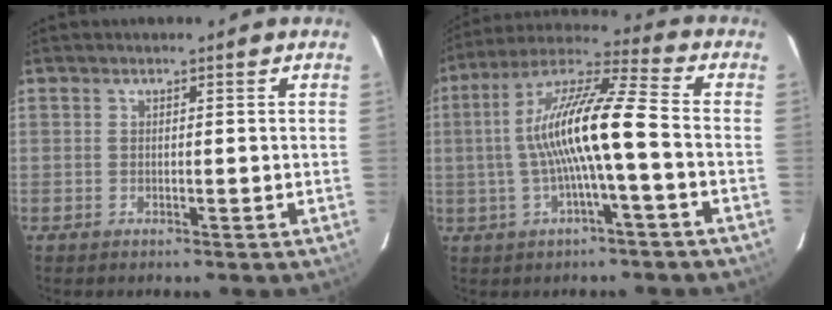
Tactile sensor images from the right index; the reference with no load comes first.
{"total": 14.0, "force": [-1.6, 1.3, 13.8], "torque": [-0.261, 0.017, -0.033]}